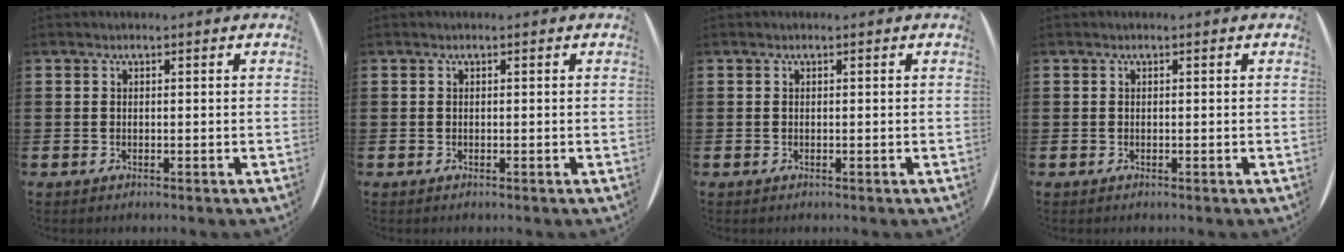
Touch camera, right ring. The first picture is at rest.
{"total": 0.0}
{"total": 0.0}
{"total": 0.0}